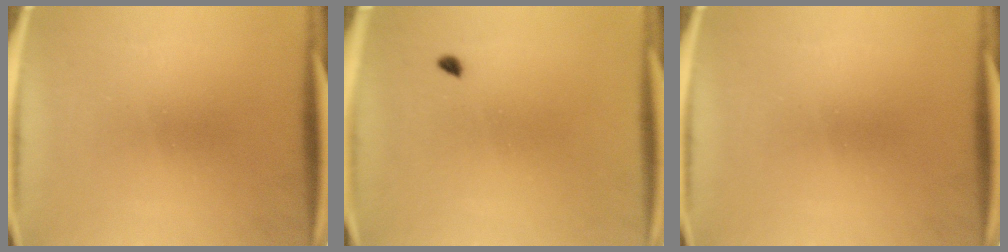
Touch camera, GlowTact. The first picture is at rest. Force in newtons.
{"total": 0.8}
{"total": 0.0}